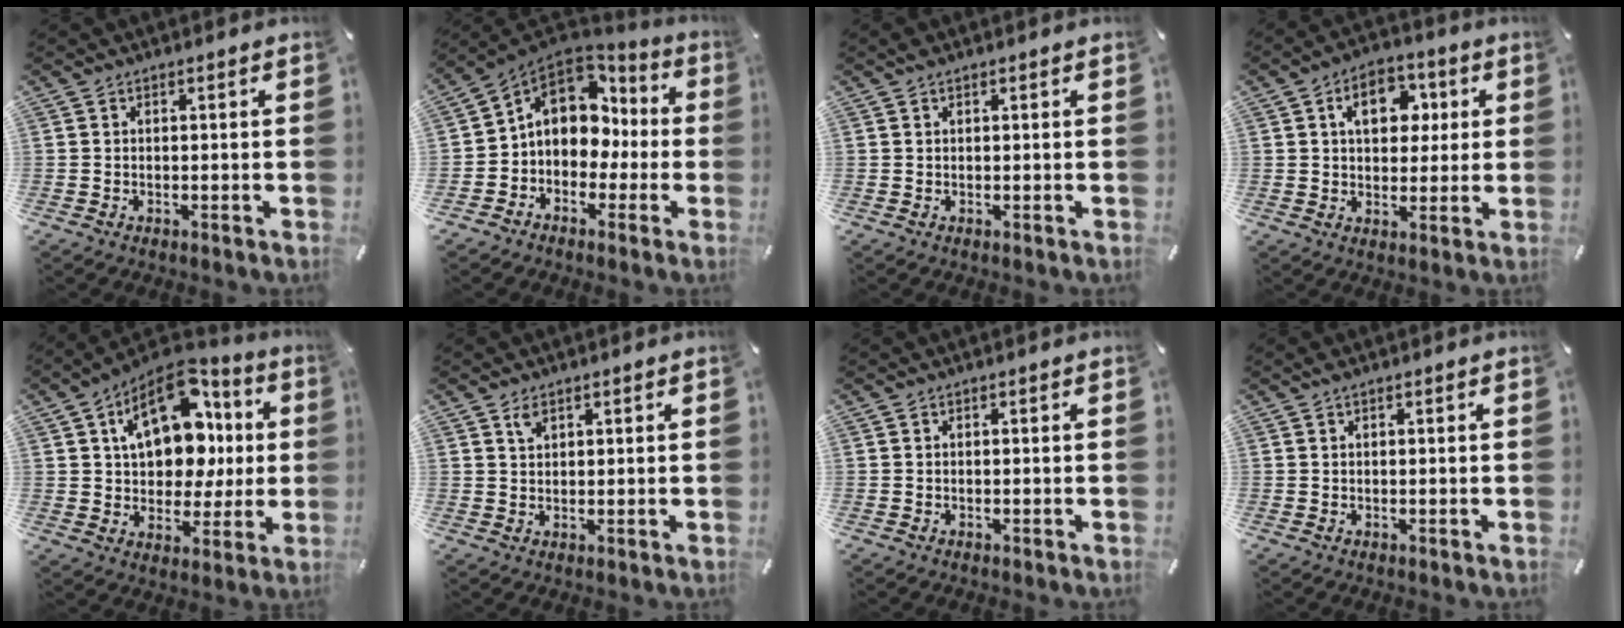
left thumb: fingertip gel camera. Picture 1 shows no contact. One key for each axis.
{"total": 10.5, "fx": 1.5, "fy": 9.3, "fz": 4.8, "tx": -0.096, "ty": -0.004, "tz": 0.034}
{"total": 0.8, "fx": 0.5, "fy": 0.4, "fz": 0.4, "tx": -0.009, "ty": 0.002, "tz": 0.009}
{"total": 10.2, "fx": 2.8, "fy": 7.5, "fz": 6.4, "tx": -0.086, "ty": 0.002, "tz": 0.043}
{"total": 18.2, "fx": 6.1, "fy": 12.8, "fz": 11.5, "tx": -0.177, "ty": -0.030, "tz": 0.111}
{"total": 2.0, "fx": 1.5, "fy": 1.1, "fz": 0.9, "tx": -0.012, "ty": -0.005, "tz": 0.026}
{"total": 0.0}
{"total": 0.8, "fx": 0.4, "fy": 0.3, "fz": 0.6, "tx": -0.011, "ty": 0.003, "tz": 0.006}